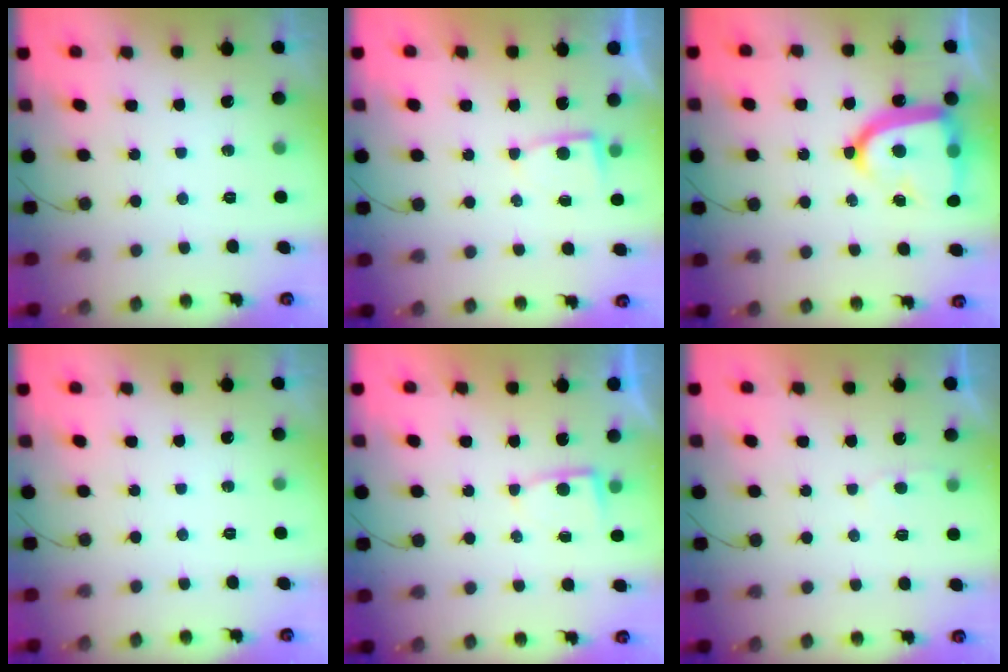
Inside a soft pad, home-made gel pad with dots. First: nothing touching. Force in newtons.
{"total": 3.3, "press": 3.3, "slide": 0.4}
{"total": 19.3, "press": 19.2, "slide": 1.9}
{"total": 0.0}
{"total": 3.3, "press": 3.3, "slide": 0.4}
{"total": 2.7, "press": 2.7, "slide": 0.3}